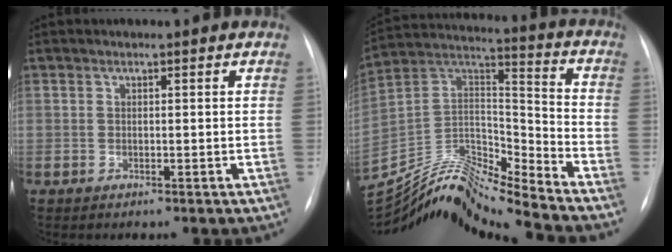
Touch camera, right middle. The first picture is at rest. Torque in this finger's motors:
{"motor_torque": [-0.75, -1.03, -0.32, -0.05]}